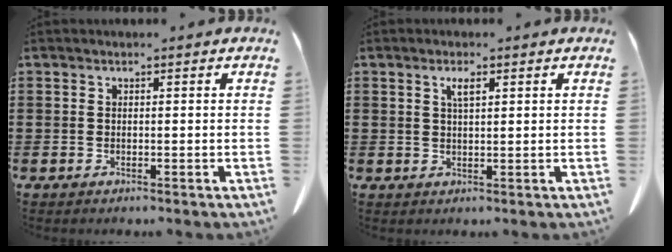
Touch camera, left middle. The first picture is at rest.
{"total": 2.1, "force": [1.0, 0.5, 1.8], "torque": [-0.038, 0.001, 0.017]}